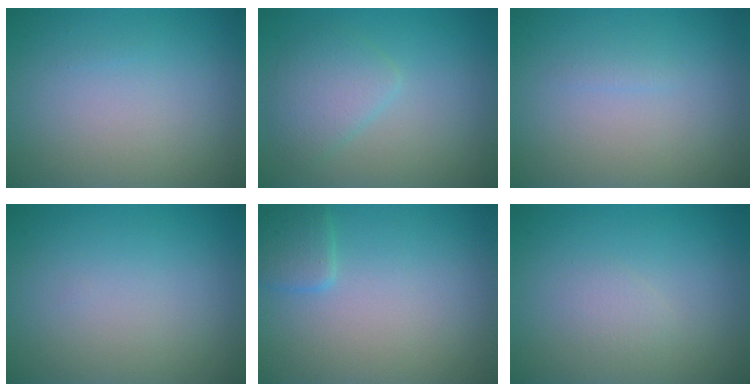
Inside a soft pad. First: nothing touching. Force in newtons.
{"total": 2.9, "press": 2.9, "slide": 0.0}
{"total": 0.6, "press": 0.6, "slide": 0.0}
{"total": 0.0}
{"total": 1.8, "press": 1.8, "slide": 0.1}
{"total": 1.0, "press": 1.0, "slide": 0.0}